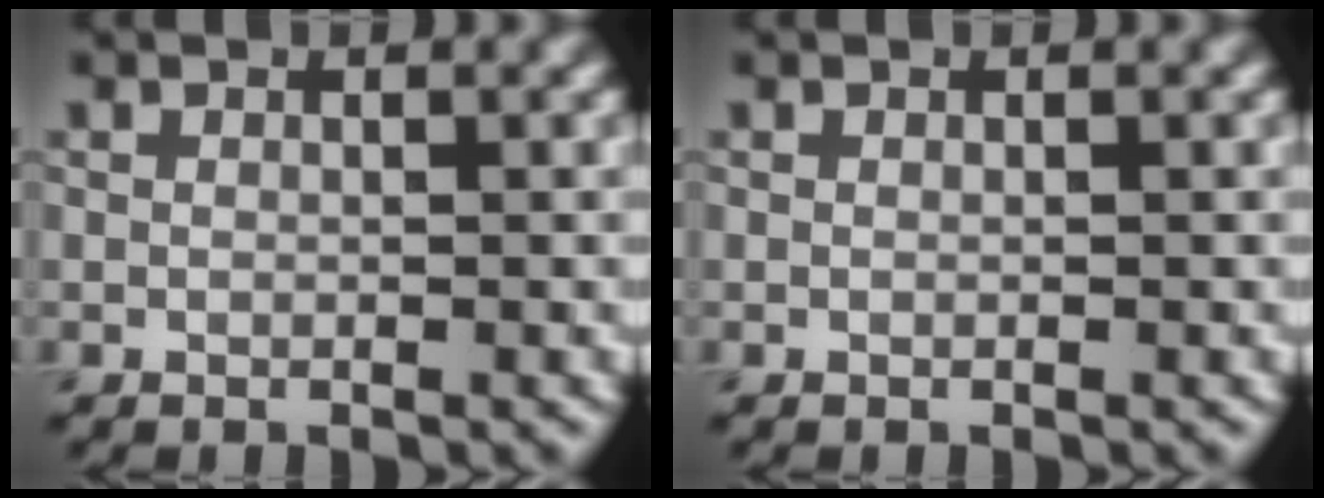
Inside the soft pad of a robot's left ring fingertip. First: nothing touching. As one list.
[{"total": 0.0}]